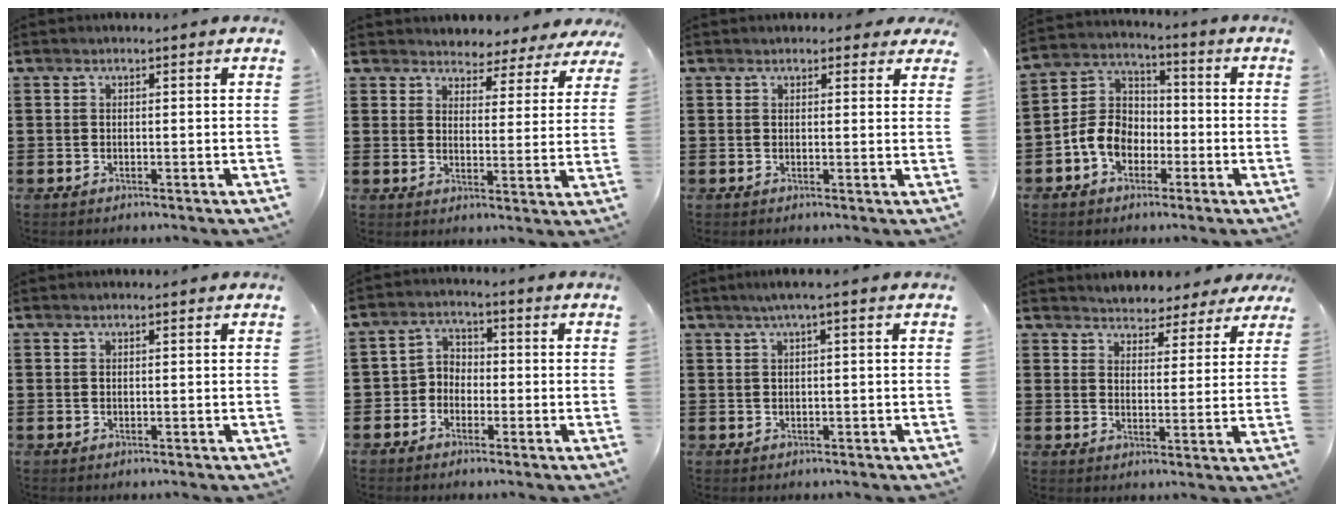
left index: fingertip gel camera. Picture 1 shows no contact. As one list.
[{"total": 3.6, "force": [3.4, 0.9, -0.3], "torque": [-0.018, -0.019, 0.058]}, {"total": 1.7, "force": [1.4, 1.0, 0.4], "torque": [-0.006, 0.005, 0.023]}, {"total": 7.3, "force": [-3.1, 5.6, 3.5], "torque": [-0.105, 0.011, -0.067]}, {"total": 0.0}, {"total": 3.5, "force": [-2.2, 2.6, 0.6], "torque": [-0.024, 0.010, -0.051]}, {"total": 1.6, "force": [0.2, -0.1, 1.6], "torque": [-0.027, -0.002, 0.004]}, {"total": 4.2, "force": [4.1, 0.1, -0.3], "torque": [-0.019, -0.028, 0.071]}]